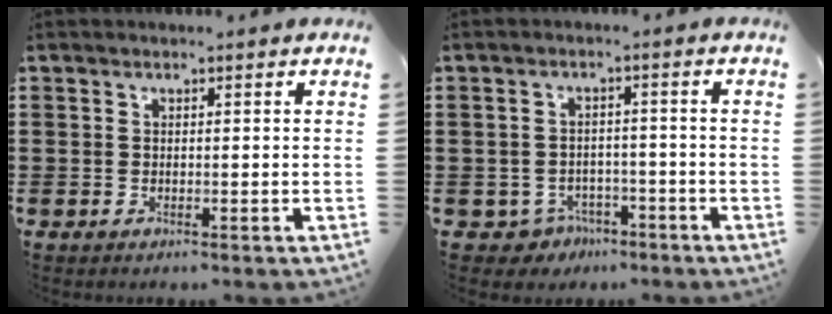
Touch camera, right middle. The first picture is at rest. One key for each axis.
{"total": 2.8, "fx": -2.4, "fy": 1.5, "fz": 0.4, "tx": -0.023, "ty": 0.001, "tz": -0.053}